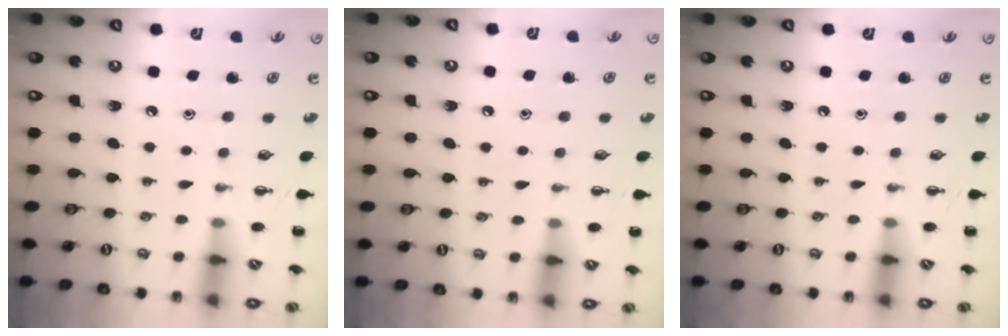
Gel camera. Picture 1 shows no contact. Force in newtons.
{"total": 5.0, "press": 4.7, "slide": 1.7}
{"total": 0.0}